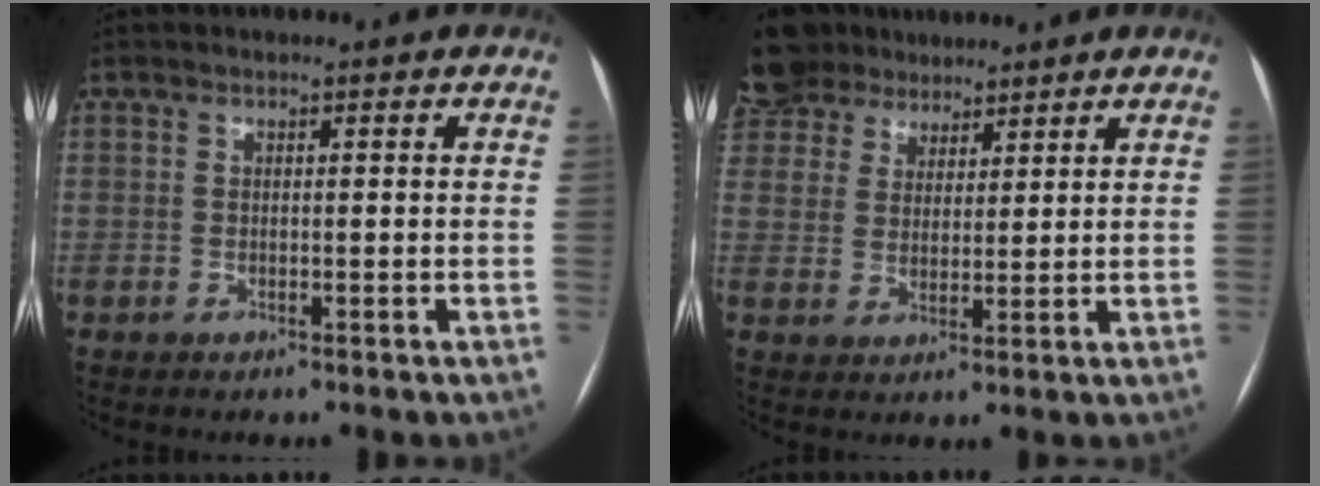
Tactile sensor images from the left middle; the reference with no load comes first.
{"total": 12.6, "force": [9.9, 7.4, 2.5], "torque": [-0.079, 0.041, 0.190]}